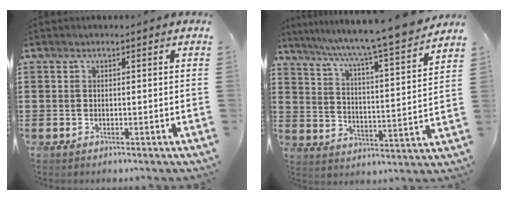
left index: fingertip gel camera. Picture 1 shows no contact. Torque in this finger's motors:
{"motor_torque": [1.32, -0.82, 0.45, 0.21]}